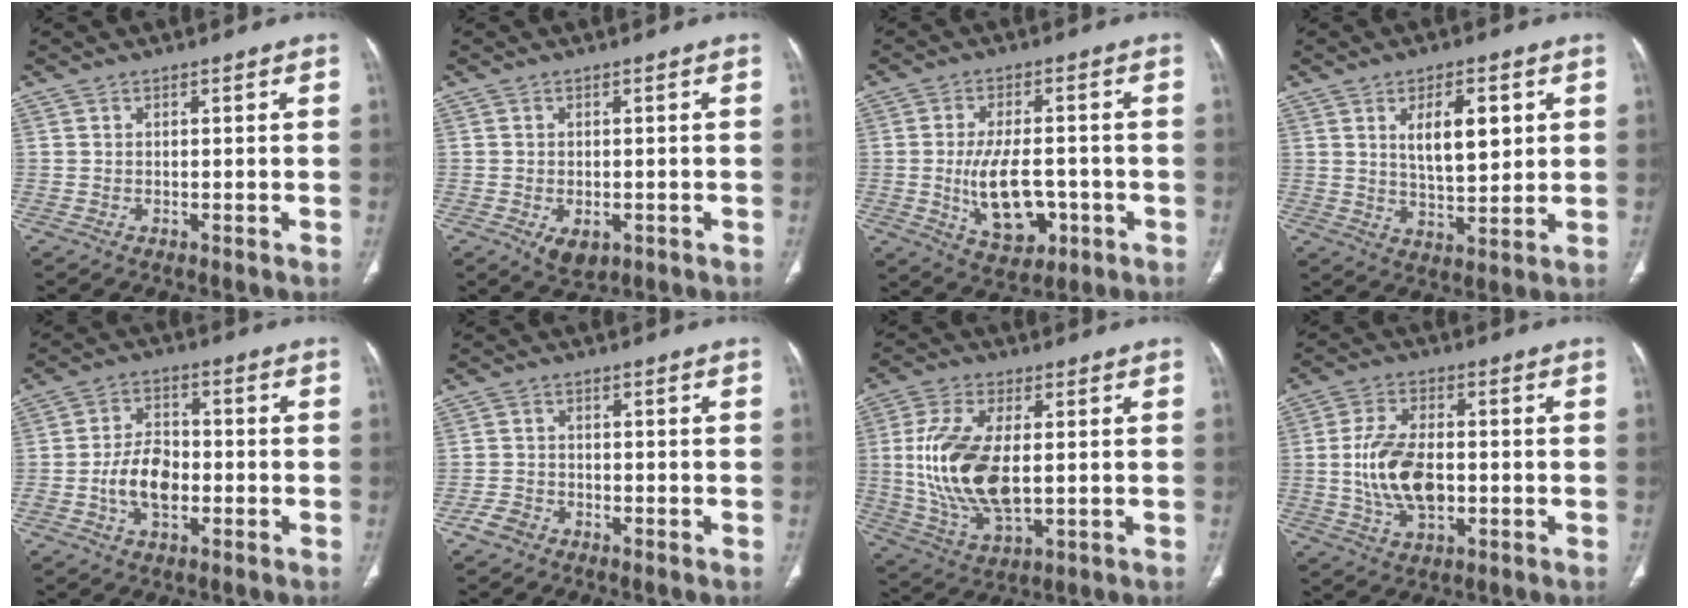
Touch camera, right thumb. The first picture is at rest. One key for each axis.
{"total": 4.1, "fx": -1.5, "fy": 2.6, "fz": 2.8, "tx": -0.040, "ty": 0.000, "tz": -0.012}
{"total": 11.3, "fx": -2.3, "fy": 6.2, "fz": 9.1, "tx": -0.143, "ty": 0.005, "tz": -0.025}
{"total": 9.5, "fx": 3.1, "fy": 4.1, "fz": 8.1, "tx": -0.110, "ty": -0.018, "tz": 0.056}
{"total": 8.4, "fx": -2.1, "fy": 5.2, "fz": 6.2, "tx": -0.103, "ty": 0.019, "tz": -0.042}
{"total": 3.0, "fx": -2.1, "fy": 2.0, "fz": 0.9, "tx": -0.016, "ty": 0.014, "tz": -0.039}
{"total": 16.2, "fx": 0.5, "fy": 8.1, "fz": 14.1, "tx": -0.293, "ty": -0.012, "tz": 0.018}
{"total": 11.7, "fx": -1.1, "fy": 6.6, "fz": 9.6, "tx": -0.178, "ty": 0.009, "tz": -0.018}